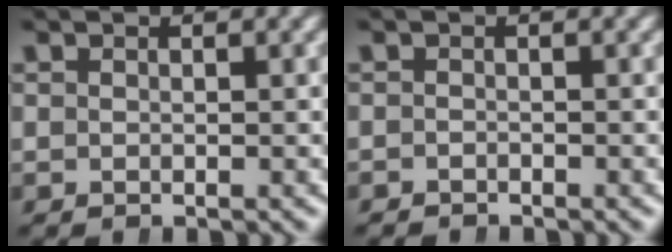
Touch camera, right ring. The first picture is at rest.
{"total": 1.0, "force": [-1.0, -0.1, -0.3], "torque": [0.002, -0.012, -0.013]}